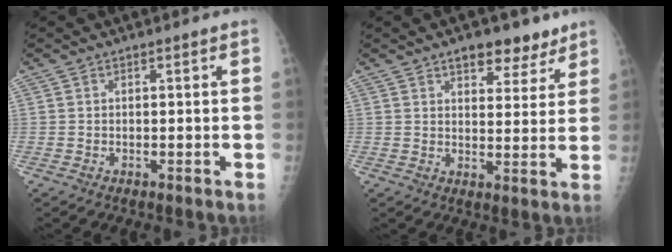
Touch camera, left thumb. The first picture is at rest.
{"total": 7.9, "force": [5.5, 4.0, 4.0], "torque": [-0.020, -0.027, 0.078]}